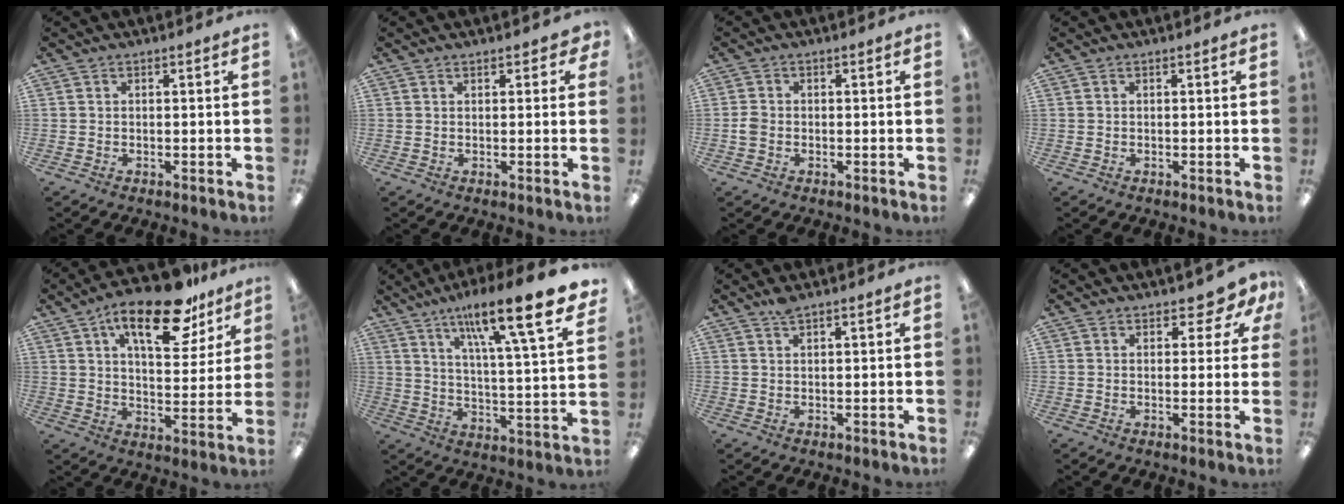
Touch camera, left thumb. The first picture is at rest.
{"total": 2.4, "force": [1.4, 1.3, 1.4], "torque": [-0.014, -0.004, 0.021]}
{"total": 2.1, "force": [-0.5, 1.7, 1.2], "torque": [-0.022, 0.003, -0.008]}
{"total": 0.0}
{"total": 18.6, "force": [11.7, 7.6, 12.3], "torque": [-0.183, -0.054, 0.188]}
{"total": 18.7, "force": [13.0, 2.9, 13.1], "torque": [-0.207, -0.083, 0.200]}
{"total": 2.1, "force": [1.8, 0.2, 1.1], "torque": [-0.025, 0.001, 0.032]}
{"total": 5.1, "force": [3.3, 2.7, 2.8], "torque": [-0.029, -0.013, 0.057]}